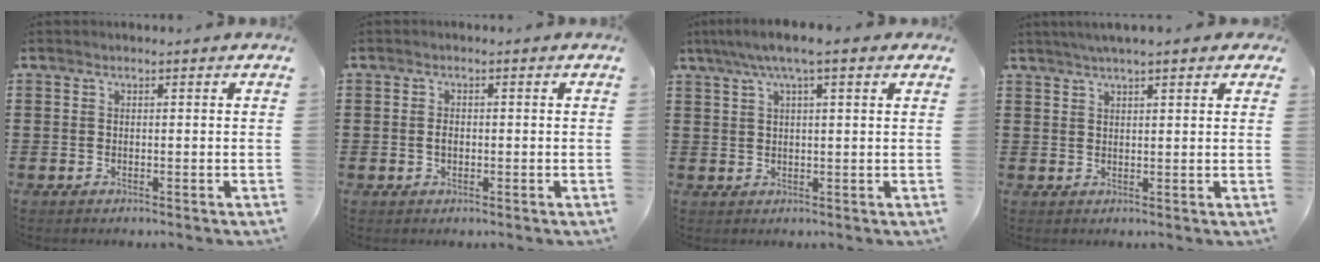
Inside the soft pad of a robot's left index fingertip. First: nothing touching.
{"total": 1.5, "force": [-0.1, 0.9, 1.2], "torque": [-0.025, 0.004, -0.004]}
{"total": 5.2, "force": [3.0, 0.8, 4.1], "torque": [-0.085, 0.007, 0.052]}
{"total": 2.8, "force": [2.3, 0.2, 1.7], "torque": [-0.039, 0.006, 0.040]}